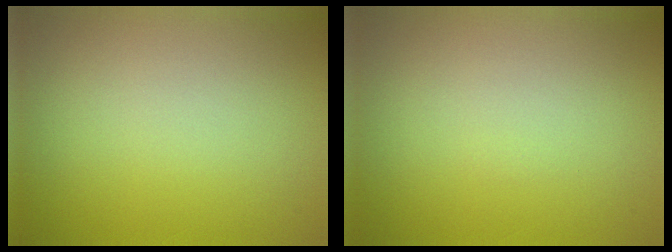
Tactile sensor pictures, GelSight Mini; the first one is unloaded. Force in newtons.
{"total": 0.0}